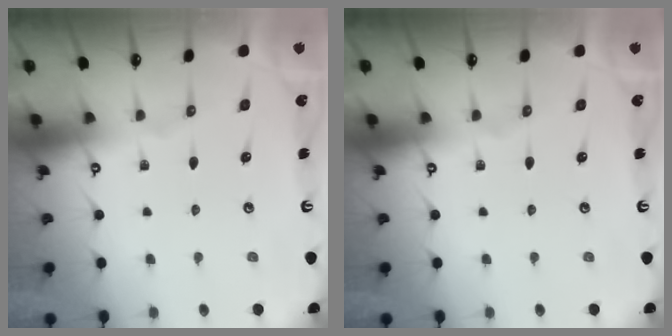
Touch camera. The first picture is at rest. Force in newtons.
{"total": 0.0}